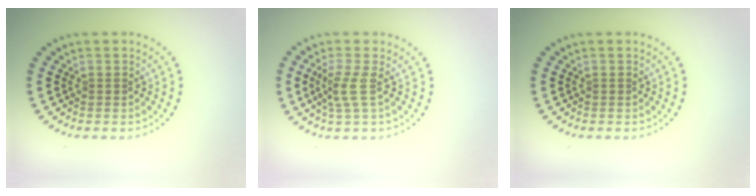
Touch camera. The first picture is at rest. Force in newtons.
{"total": 2.3, "press": 1.6, "slide": 1.6}
{"total": 0.0}